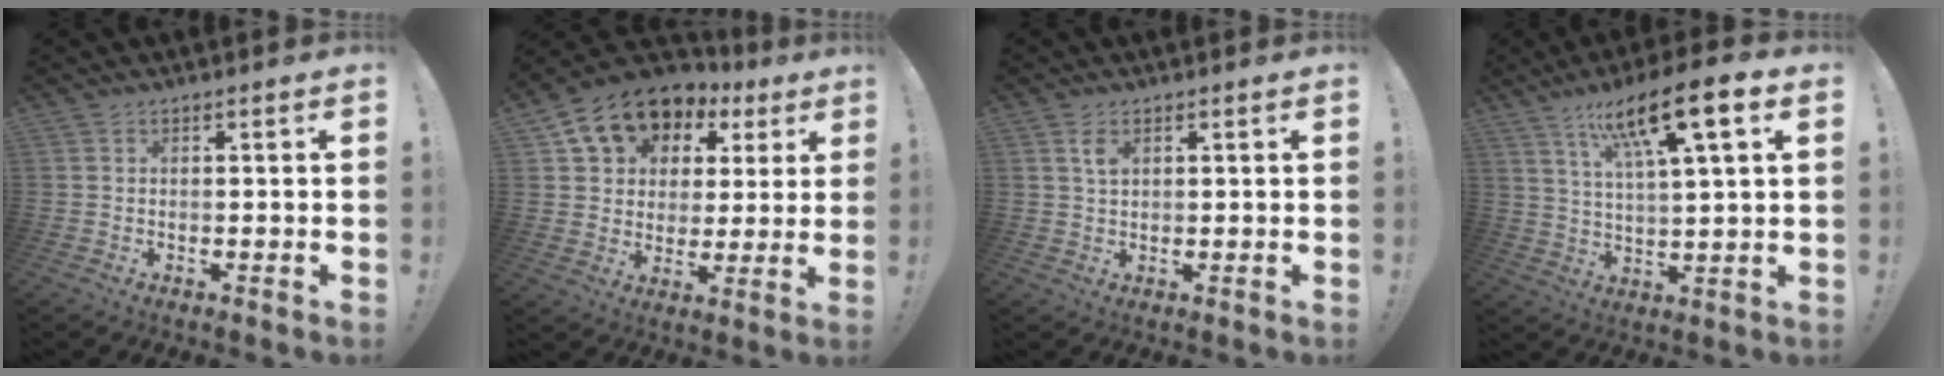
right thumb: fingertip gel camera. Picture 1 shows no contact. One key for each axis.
{"total": 13.4, "fx": 7.5, "fy": 9.6, "fz": 5.7, "tx": -0.099, "ty": -0.042, "tz": 0.145}
{"total": 2.9, "fx": 1.5, "fy": 1.3, "fz": 2.1, "tx": -0.029, "ty": -0.004, "tz": 0.024}
{"total": 15.4, "fx": 8.0, "fy": 3.3, "fz": 12.7, "tx": -0.208, "ty": -0.033, "tz": 0.121}